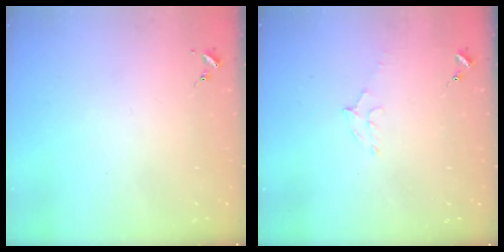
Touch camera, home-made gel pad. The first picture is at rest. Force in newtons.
{"total": 6.2, "press": 6.1, "slide": 1.1}